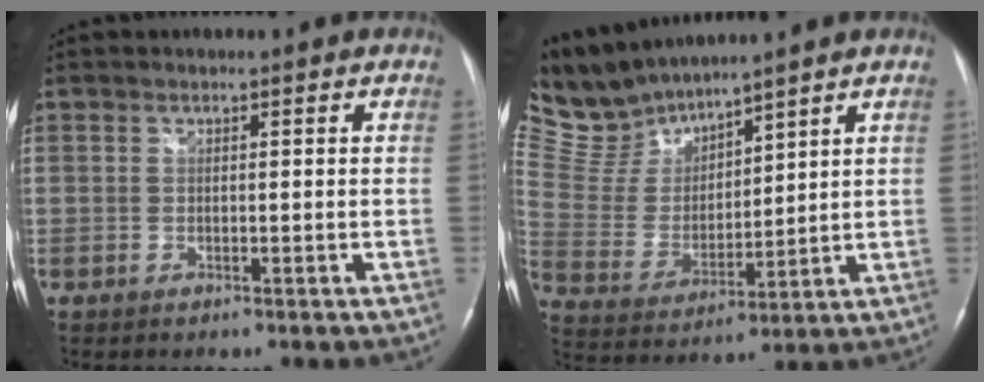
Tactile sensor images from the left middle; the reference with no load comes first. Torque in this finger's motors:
{"motor_torque": [-0.15, -0.25, -0.18, -0.04]}